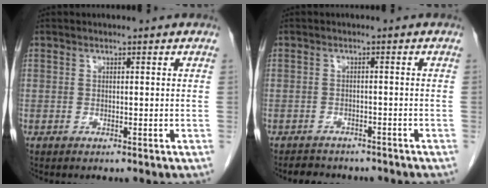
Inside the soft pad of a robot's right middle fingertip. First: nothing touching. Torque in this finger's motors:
{"motor_torque": [0.03, -0.03, 0.01, 0.02]}